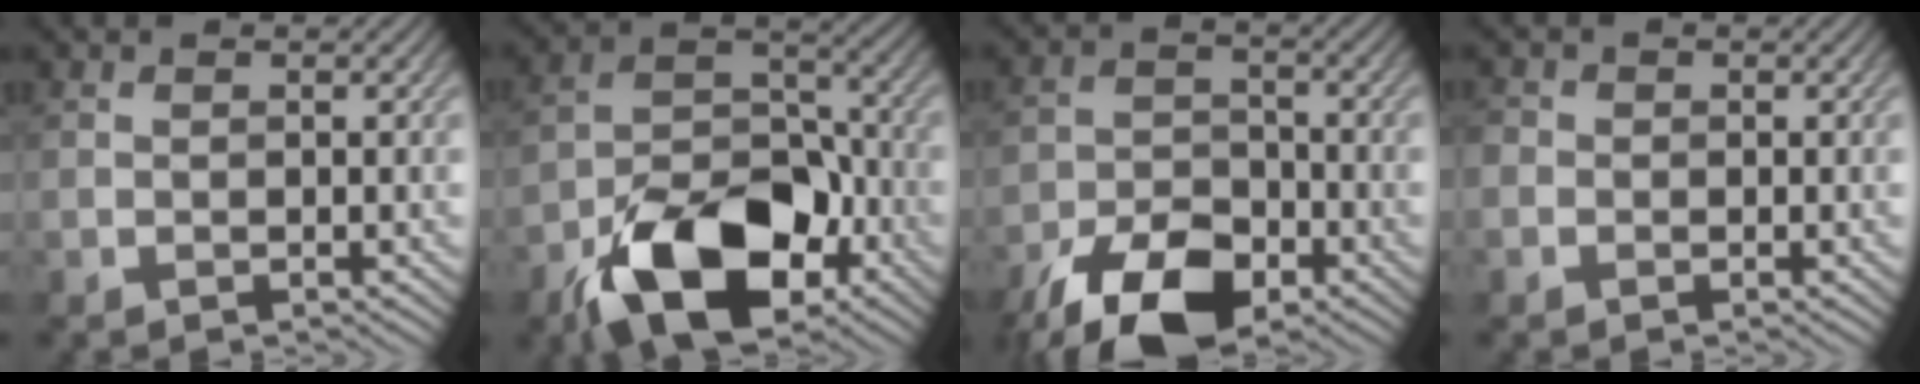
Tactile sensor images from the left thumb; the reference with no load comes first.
{"total": 14.6, "force": [-8.3, 7.8, 9.2], "torque": [-0.174, -0.015, -0.153]}
{"total": 11.7, "force": [-7.6, 5.7, 6.7], "torque": [-0.137, -0.022, -0.138]}
{"total": 1.7, "force": [-0.6, 1.5, 0.4], "torque": [-0.004, 0.003, -0.019]}